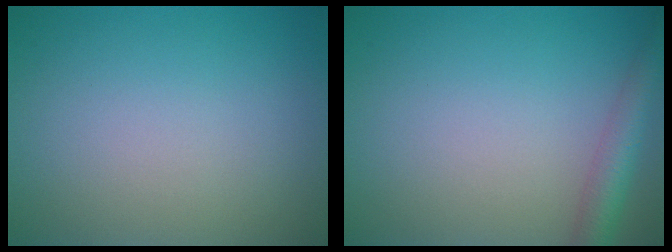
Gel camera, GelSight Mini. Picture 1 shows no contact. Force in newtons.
{"total": 3.3, "press": 3.3, "slide": 0.1}